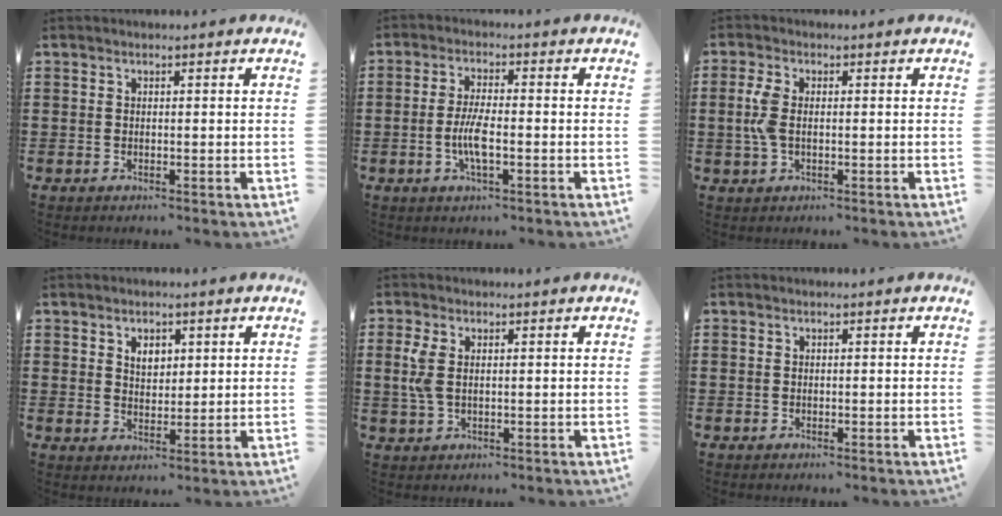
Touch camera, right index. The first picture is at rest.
{"total": 5.2, "force": [-1.4, 1.1, 4.9], "torque": [-0.106, -0.006, -0.031]}
{"total": 4.3, "force": [0.0, 2.1, 3.7], "torque": [-0.102, -0.004, -0.010]}
{"total": 2.7, "force": [1.6, 1.8, 1.3], "torque": [-0.023, 0.004, 0.027]}
{"total": 4.0, "force": [0.7, 2.0, 3.4], "torque": [-0.095, 0.000, 0.004]}
{"total": 0.0}